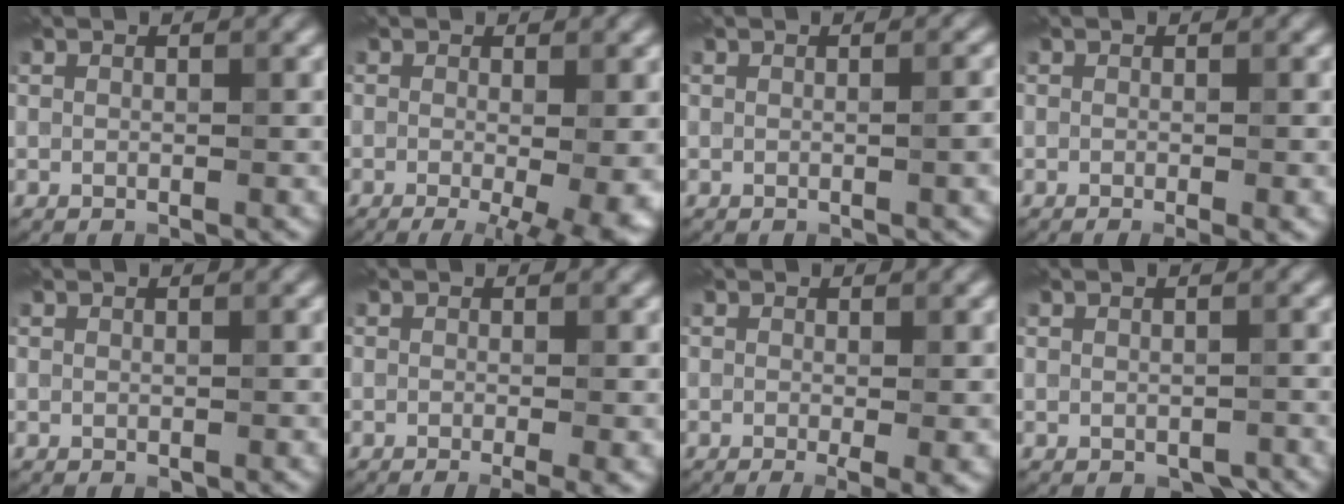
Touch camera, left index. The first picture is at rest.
{"total": 8.0, "force": [-2.2, 2.6, 7.2], "torque": [-0.066, -0.009, -0.025]}
{"total": 1.4, "force": [0.0, 0.4, 1.3], "torque": [-0.014, 0.001, -0.006]}
{"total": 1.9, "force": [-0.6, 0.5, 1.7], "torque": [-0.019, -0.008, -0.009]}
{"total": 0.0}
{"total": 2.9, "force": [-1.0, 0.8, 2.6], "torque": [-0.029, -0.009, -0.012]}
{"total": 3.1, "force": [-0.8, 0.9, 2.9], "torque": [-0.034, -0.011, -0.008]}
{"total": 1.1, "force": [-0.6, 0.7, 0.6], "torque": [-0.009, -0.003, -0.004]}